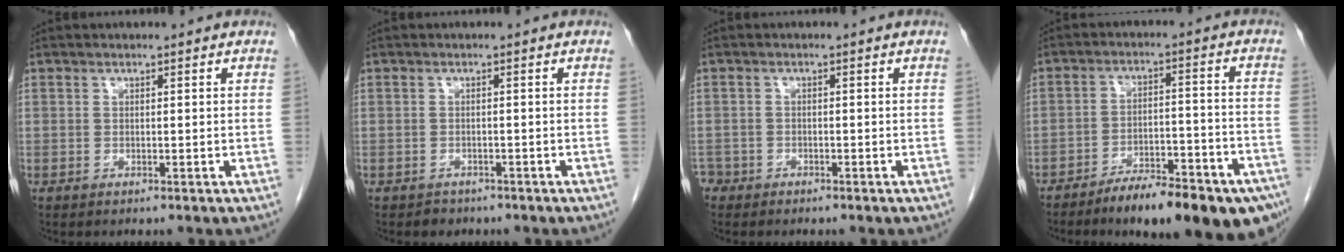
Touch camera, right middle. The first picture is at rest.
{"total": 1.6, "force": [-1.3, 1.0, 0.0], "torque": [-0.009, 0.000, -0.018]}
{"total": 2.4, "force": [-1.9, 1.4, 0.1], "torque": [-0.005, 0.004, -0.037]}
{"total": 17.0, "force": [-12.6, 3.9, 10.7], "torque": [-0.093, 0.022, -0.184]}